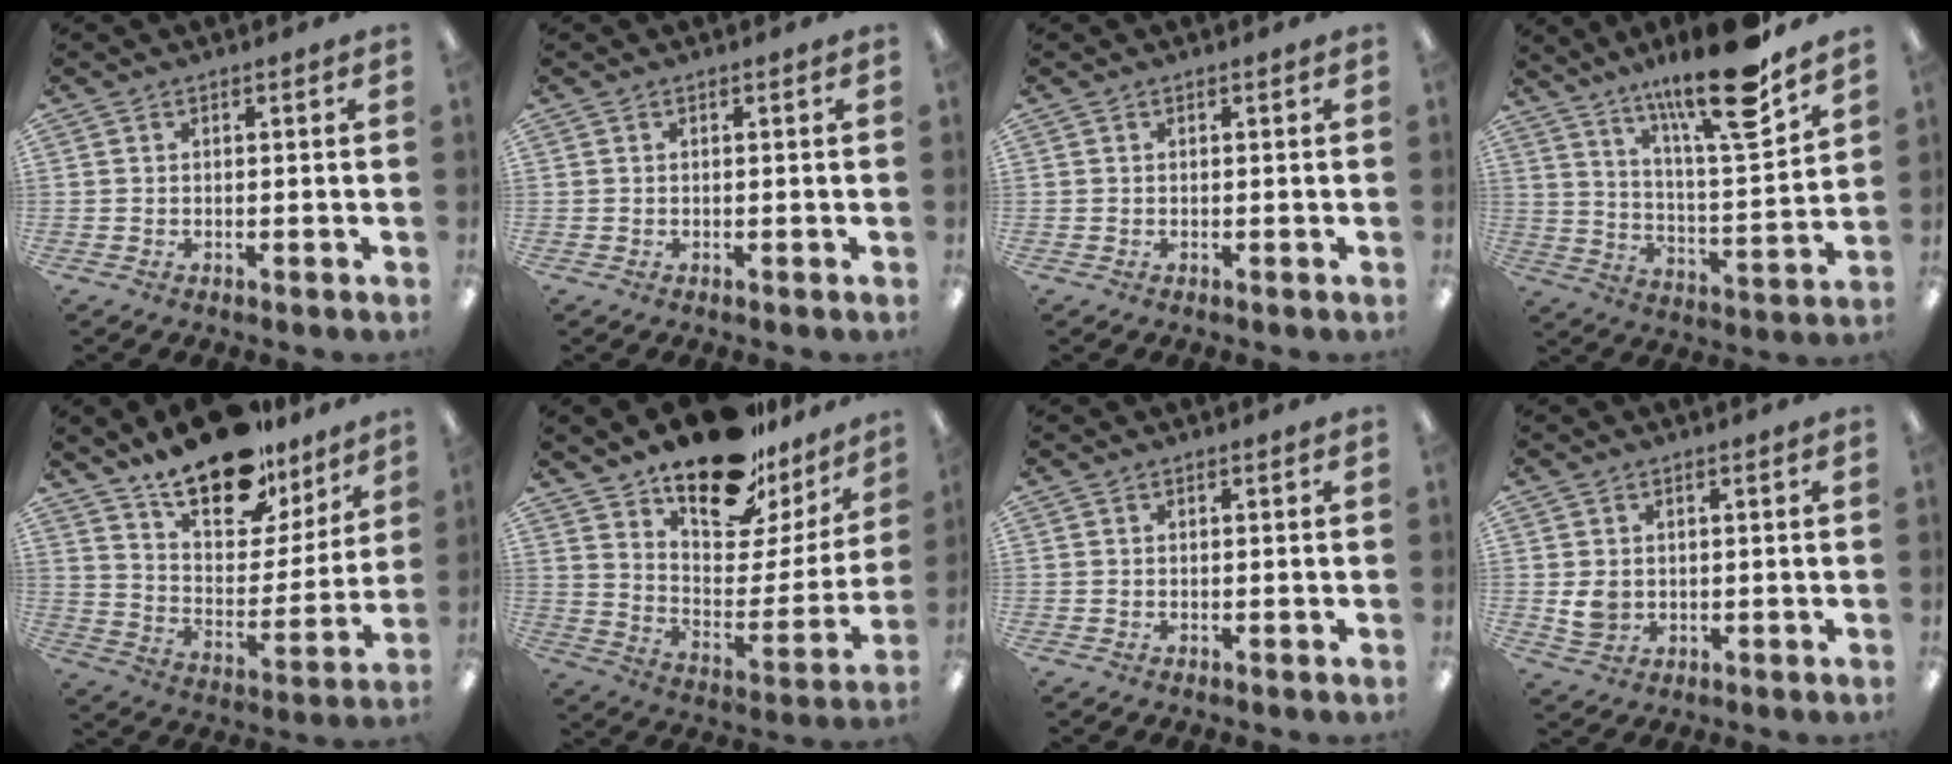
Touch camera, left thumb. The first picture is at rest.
{"total": 0.0}
{"total": 0.0}
{"total": 19.0, "force": [14.2, 3.0, 12.3], "torque": [-0.206, -0.088, 0.225]}
{"total": 20.6, "force": [15.4, 9.2, 10.0], "torque": [-0.161, -0.102, 0.272]}
{"total": 19.7, "force": [15.9, 7.7, 8.8], "torque": [-0.141, -0.112, 0.277]}
{"total": 0.0}
{"total": 4.3, "force": [0.6, 3.7, 2.1], "torque": [-0.031, -0.002, 0.012]}